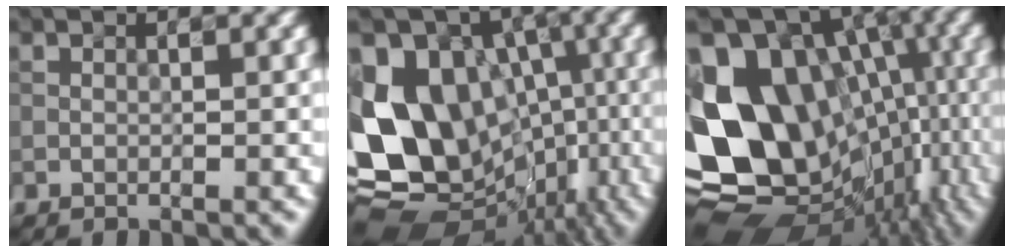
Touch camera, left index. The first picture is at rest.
{"total": 14.6, "force": [-1.3, 11.4, 9.1], "torque": [-0.160, 0.007, -0.015]}
{"total": 16.2, "force": [-1.0, 12.0, 10.8], "torque": [-0.188, 0.002, 0.007]}